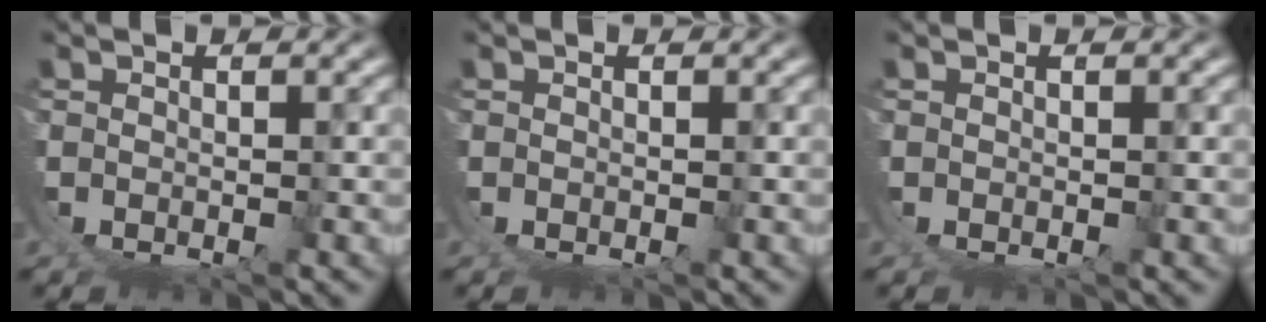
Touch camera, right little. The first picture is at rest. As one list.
[{"total": 0.0}, {"total": 0.0}]